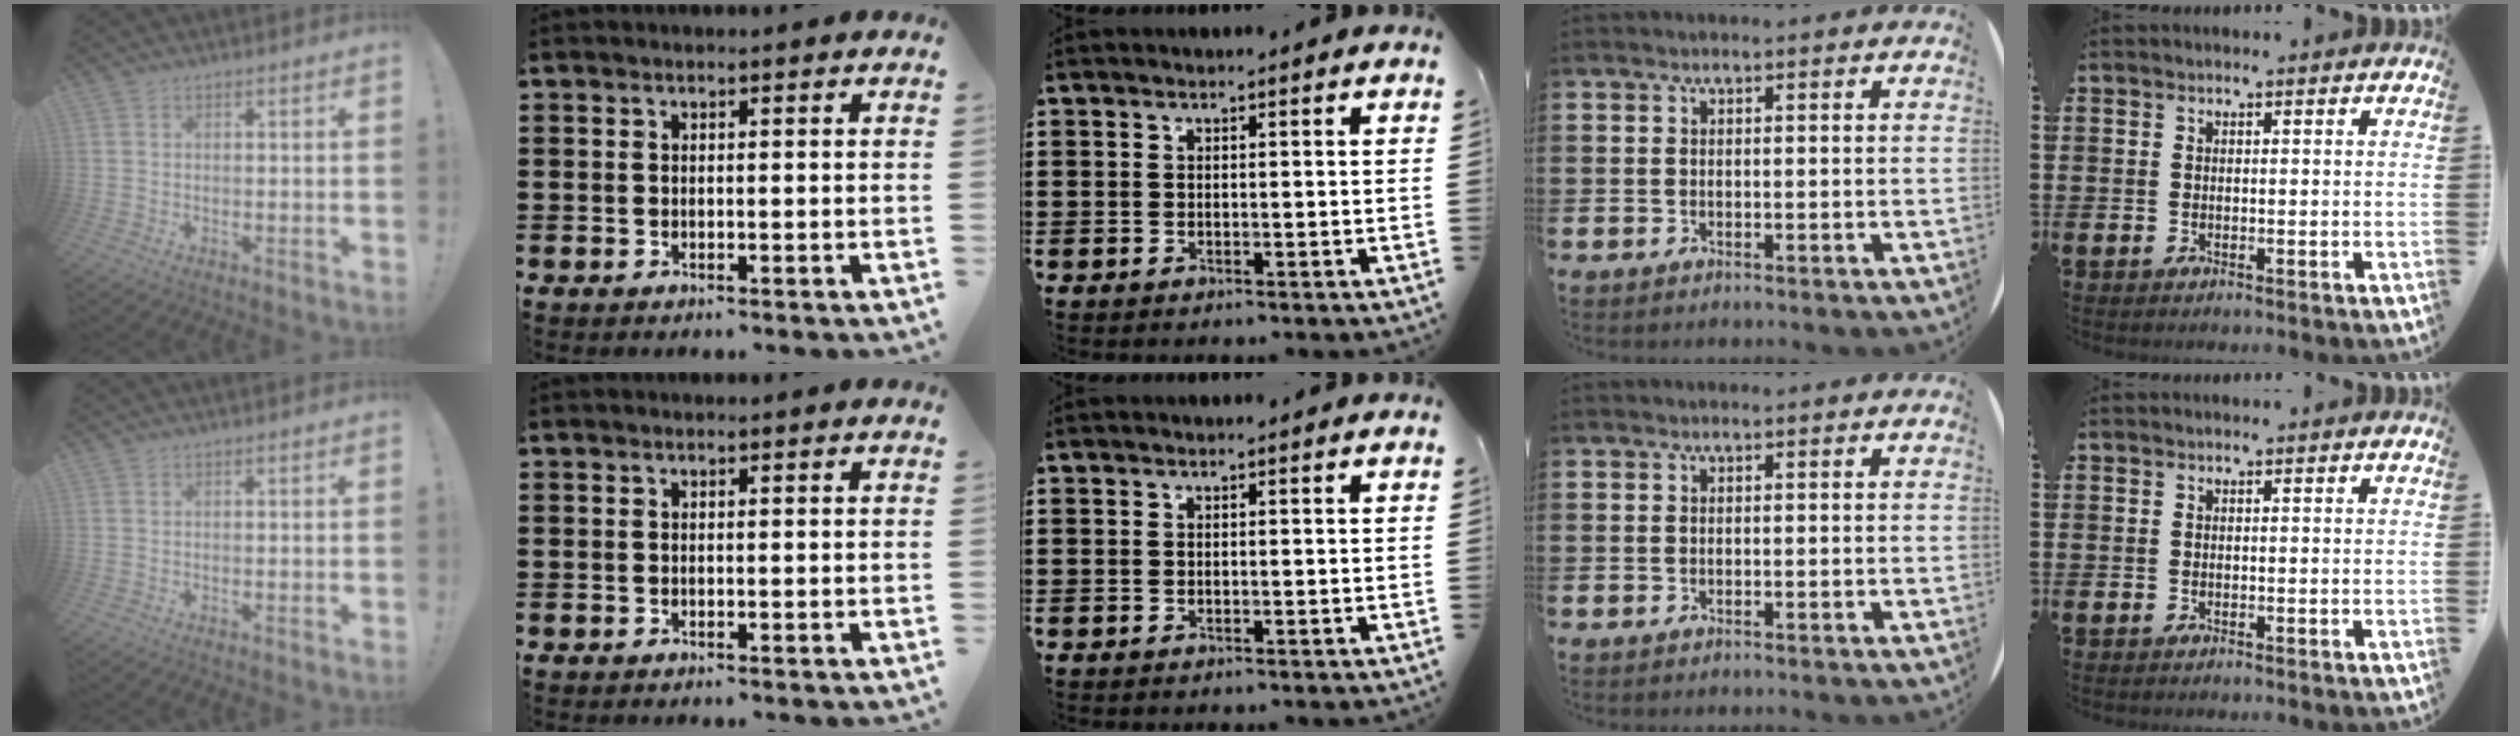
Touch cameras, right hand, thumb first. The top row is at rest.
{}